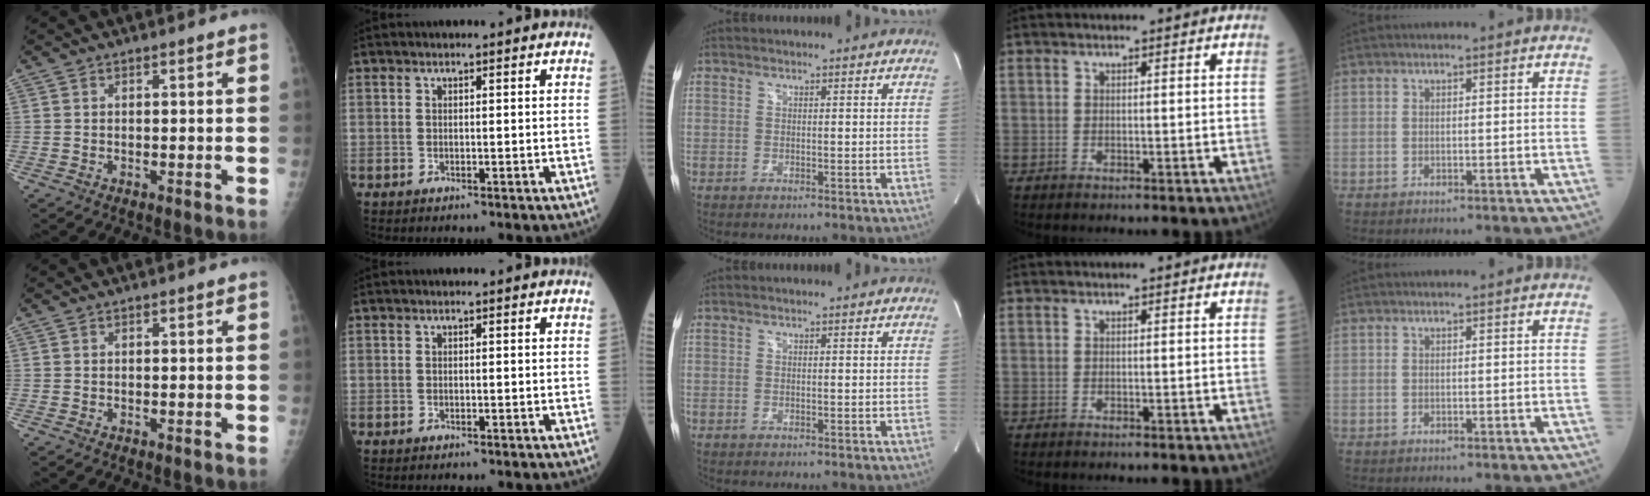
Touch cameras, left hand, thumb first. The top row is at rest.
{}